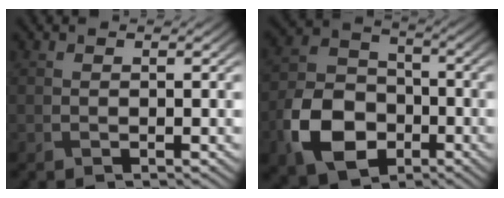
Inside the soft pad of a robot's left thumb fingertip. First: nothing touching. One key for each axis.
{"total": 10.7, "fx": -4.4, "fy": 7.6, "fz": 6.1, "tx": -0.144, "ty": -0.013, "tz": -0.095}